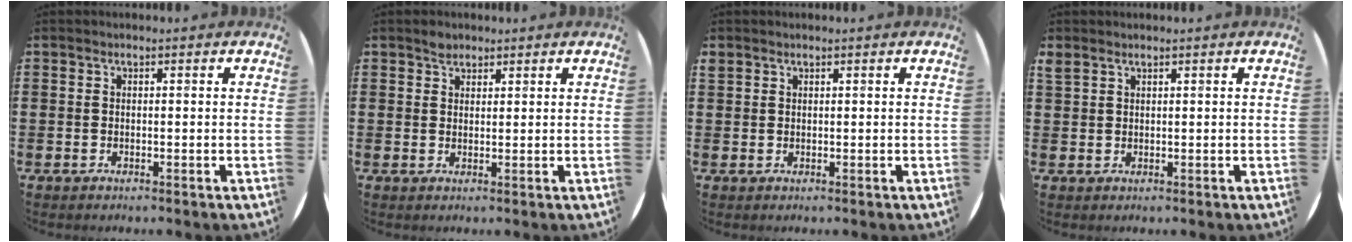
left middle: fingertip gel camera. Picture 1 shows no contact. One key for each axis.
{"total": 1.6, "fx": 1.4, "fy": 0.7, "fz": 0.1, "tx": 0.005, "ty": 0.000, "tz": 0.025}
{"total": 0.7, "fx": 0.6, "fy": 0.2, "fz": -0.2, "tx": 0.010, "ty": 0.000, "tz": 0.010}
{"total": 1.0, "fx": 1.0, "fy": 0.3, "fz": 0.0, "tx": -0.001, "ty": 0.001, "tz": 0.019}